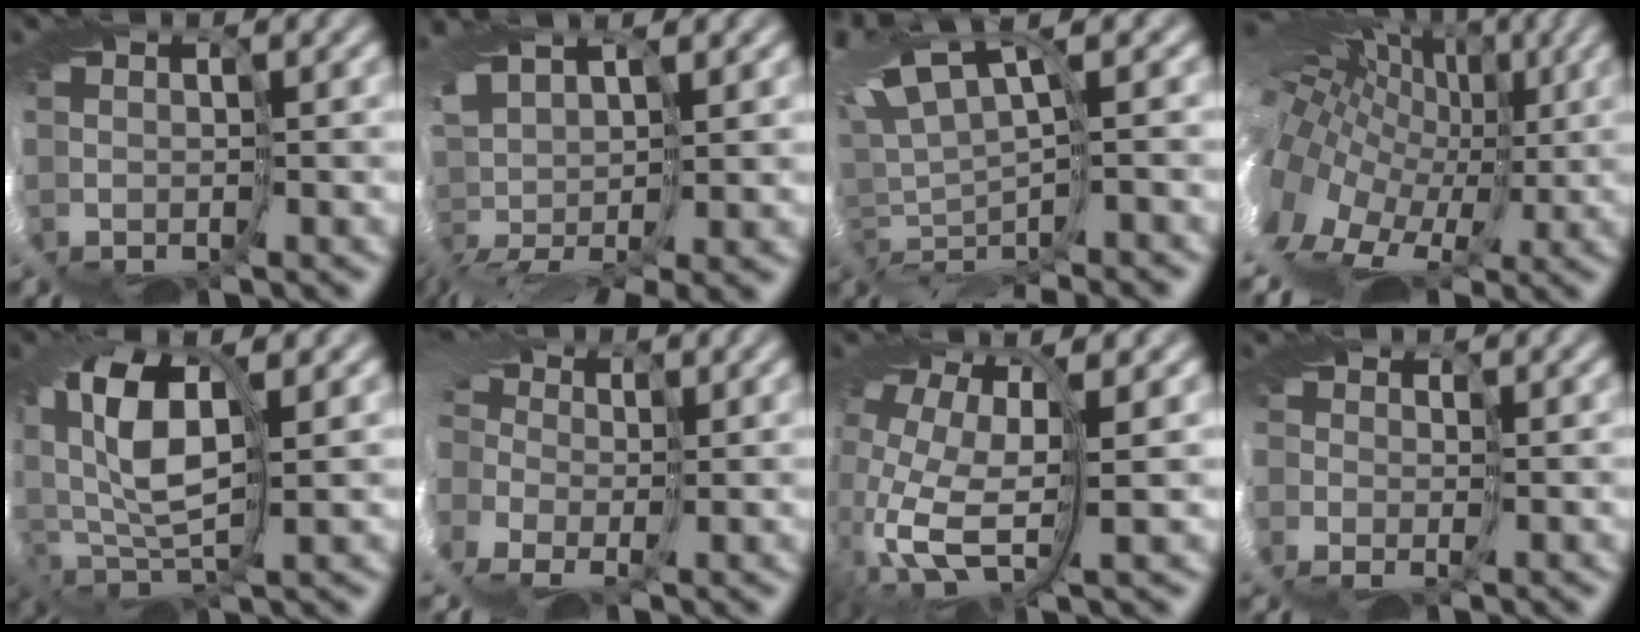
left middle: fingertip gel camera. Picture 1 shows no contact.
{"total": 8.0, "force": [-0.5, 2.9, 7.4], "torque": [-0.172, -0.016, -0.007]}
{"total": 6.5, "force": [-1.5, 1.6, 6.2], "torque": [-0.115, 0.014, -0.003]}
{"total": 15.4, "force": [0.9, 10.4, 11.3], "torque": [-0.209, -0.003, 0.019]}
{"total": 8.5, "force": [2.0, 4.6, 6.9], "torque": [-0.161, 0.000, 0.032]}
{"total": 12.0, "force": [-3.1, 8.5, 7.9], "torque": [-0.171, -0.007, -0.075]}
{"total": 13.0, "force": [-1.2, 7.3, 10.7], "torque": [-0.217, -0.034, -0.002]}
{"total": 4.2, "force": [-0.6, 3.2, 2.7], "torque": [-0.040, -0.004, -0.016]}